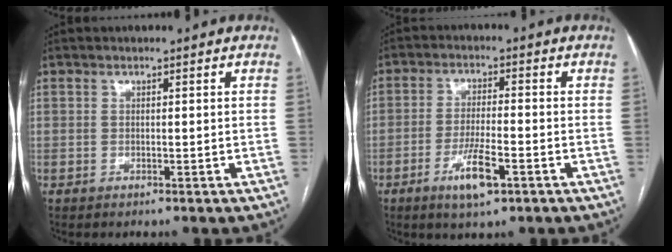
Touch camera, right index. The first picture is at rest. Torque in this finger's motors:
{"motor_torque": [1.08, -0.41, 0.23, 0.10]}